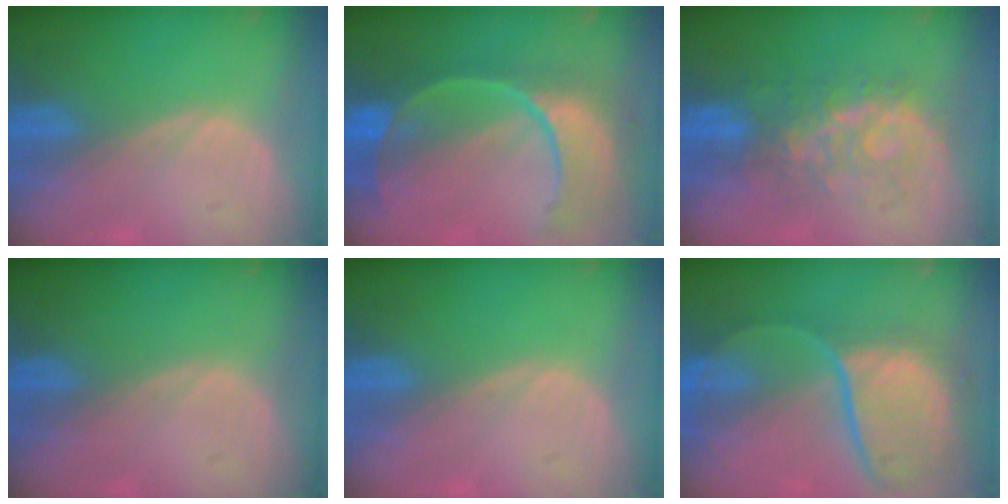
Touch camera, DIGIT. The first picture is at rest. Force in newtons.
{"total": 11.3, "press": 9.5, "slide": 6.1}
{"total": 7.7, "press": 7.6, "slide": 0.7}
{"total": 0.0}
{"total": 0.0}
{"total": 12.2, "press": 9.9, "slide": 7.0}